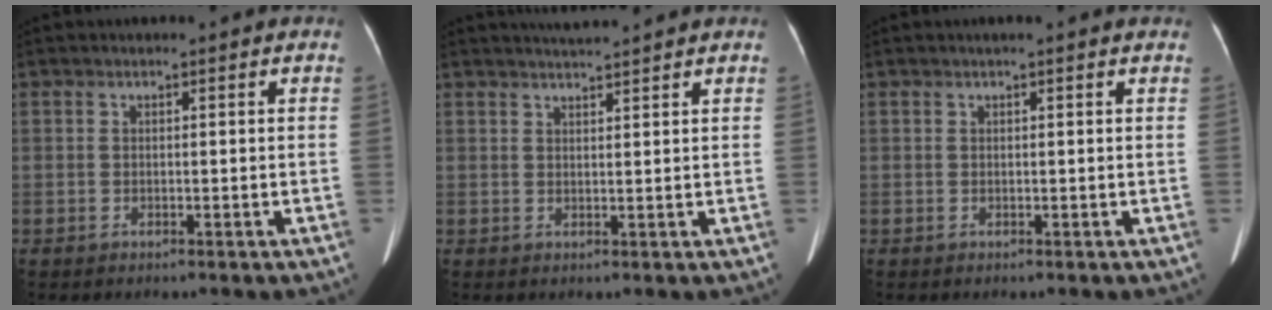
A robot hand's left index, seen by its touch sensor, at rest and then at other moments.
{"total": 3.6, "force": [3.4, -0.6, 1.0], "torque": [-0.015, 0.016, 0.055]}
{"total": 1.0, "force": [0.7, -0.1, 0.6], "torque": [-0.010, 0.011, 0.013]}